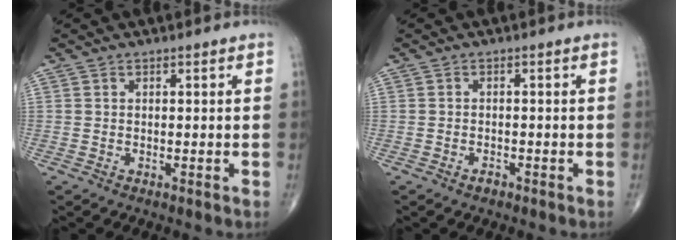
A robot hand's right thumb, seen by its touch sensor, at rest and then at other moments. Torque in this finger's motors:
{"motor_torque": [0.03, 0.00, 0.01, 0.07, -0.01]}